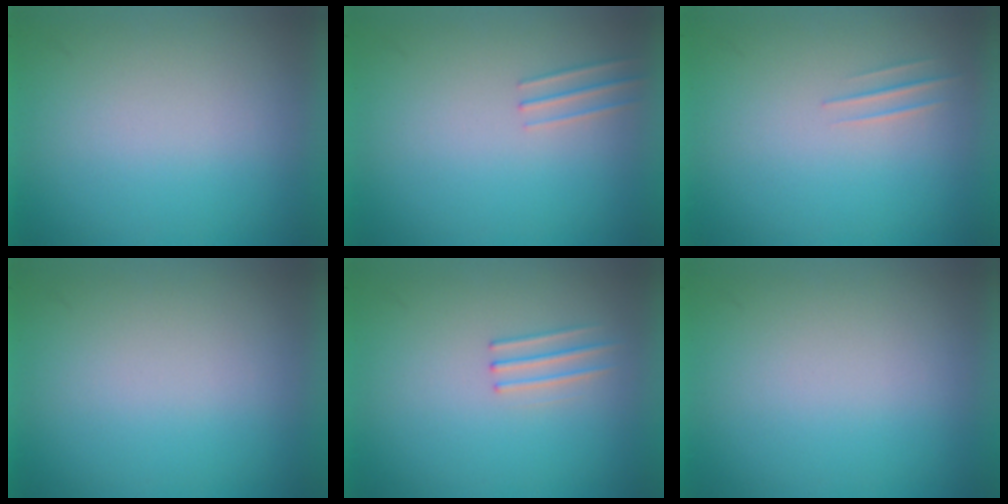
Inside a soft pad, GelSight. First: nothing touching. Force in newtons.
{"total": 1.0}
{"total": 1.1}
{"total": 0.0}
{"total": 1.2}
{"total": 0.0}